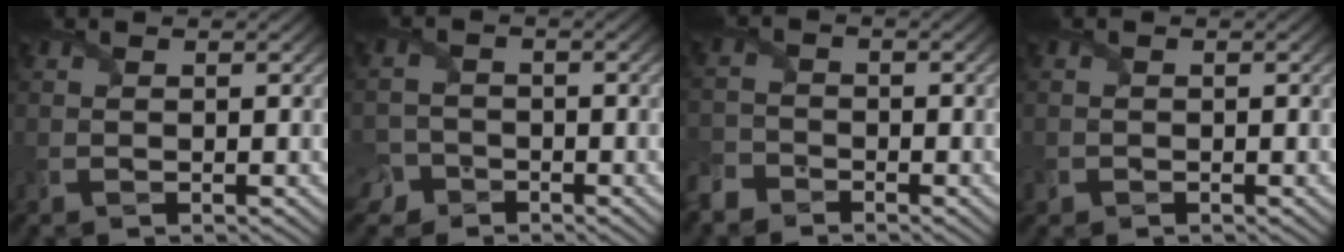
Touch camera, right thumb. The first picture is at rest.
{"total": 3.6, "force": [-2.5, 2.5, 0.8], "torque": [-0.015, 0.002, -0.052]}
{"total": 3.3, "force": [-2.7, 1.8, 0.8], "torque": [-0.023, -0.003, -0.070]}
{"total": 0.9, "force": [-0.5, 0.8, 0.1], "torque": [-0.001, -0.005, -0.014]}